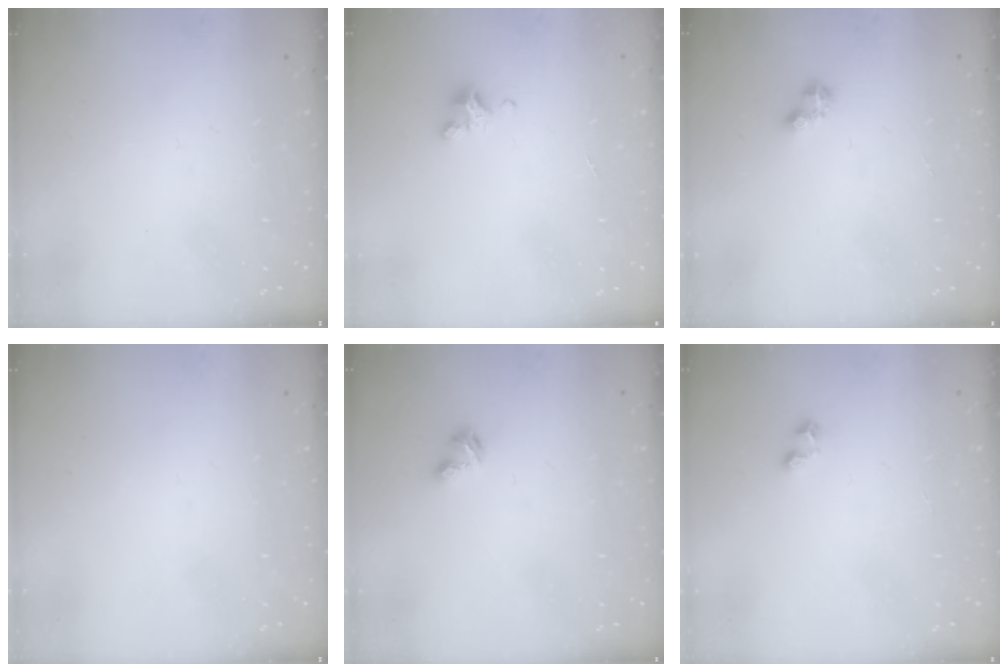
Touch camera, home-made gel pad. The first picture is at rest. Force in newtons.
{"total": 2.9, "press": 2.9, "slide": 0.3}
{"total": 2.8, "press": 2.8, "slide": 0.4}
{"total": 0.0}
{"total": 1.9, "press": 1.8, "slide": 0.4}
{"total": 1.6, "press": 1.4, "slide": 0.6}